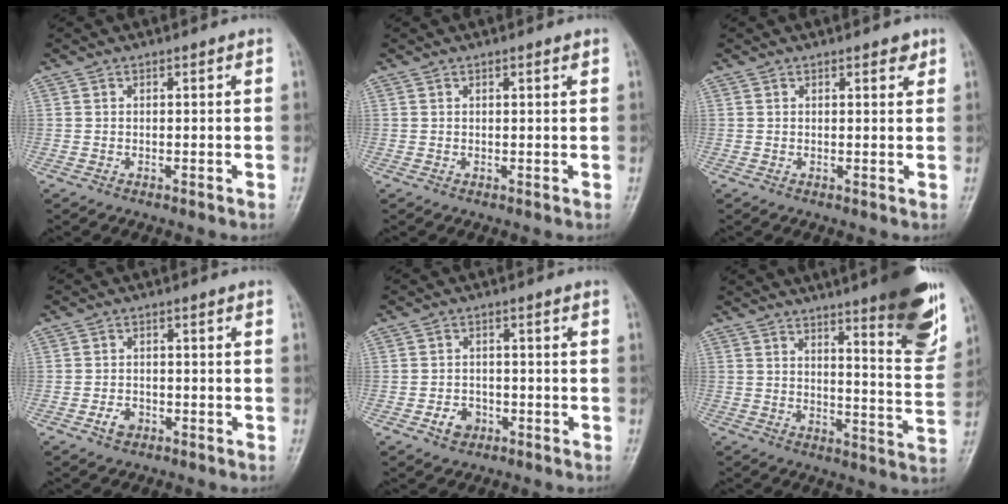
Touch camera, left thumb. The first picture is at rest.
{"total": 0.9, "force": [0.5, 0.0, 0.8], "torque": [-0.012, -0.001, 0.008]}
{"total": 2.0, "force": [1.3, 0.7, 1.3], "torque": [-0.012, -0.006, 0.015]}
{"total": 2.7, "force": [-1.4, 1.8, 1.5], "torque": [-0.022, 0.011, -0.022]}
{"total": 3.6, "force": [-1.7, 2.8, 1.6], "torque": [-0.015, 0.014, -0.026]}
{"total": 16.5, "force": [10.0, 2.8, 12.7], "torque": [-0.139, -0.066, 0.135]}